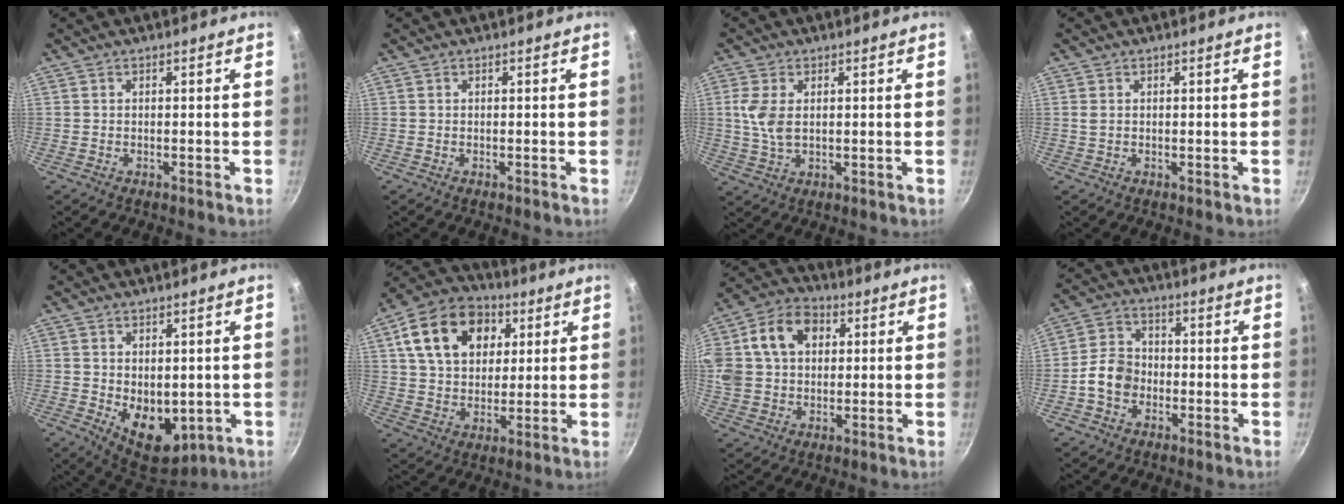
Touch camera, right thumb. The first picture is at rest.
{"total": 0.0}
{"total": 6.0, "force": [1.1, 3.4, 4.8], "torque": [-0.103, 0.000, 0.023]}
{"total": 1.0, "force": [0.3, 0.5, 0.7], "torque": [-0.014, 0.001, 0.006]}
{"total": 10.3, "force": [-0.9, 6.8, 7.6], "torque": [-0.086, -0.023, 0.006]}
{"total": 17.9, "force": [6.2, 12.9, 10.8], "torque": [-0.161, 0.005, 0.096]}
{"total": 19.4, "force": [5.1, 14.7, 11.6], "torque": [-0.235, 0.031, 0.081]}
{"total": 7.4, "force": [-2.1, 5.9, 4.0], "torque": [-0.047, 0.026, -0.050]}